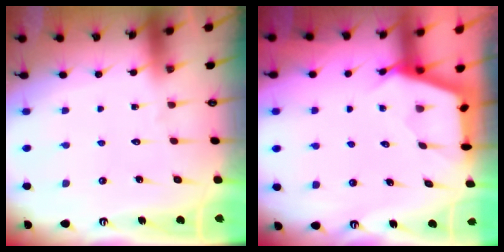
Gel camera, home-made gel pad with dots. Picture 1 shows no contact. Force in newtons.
{"total": 2.5, "press": 2.5, "slide": 0.4}